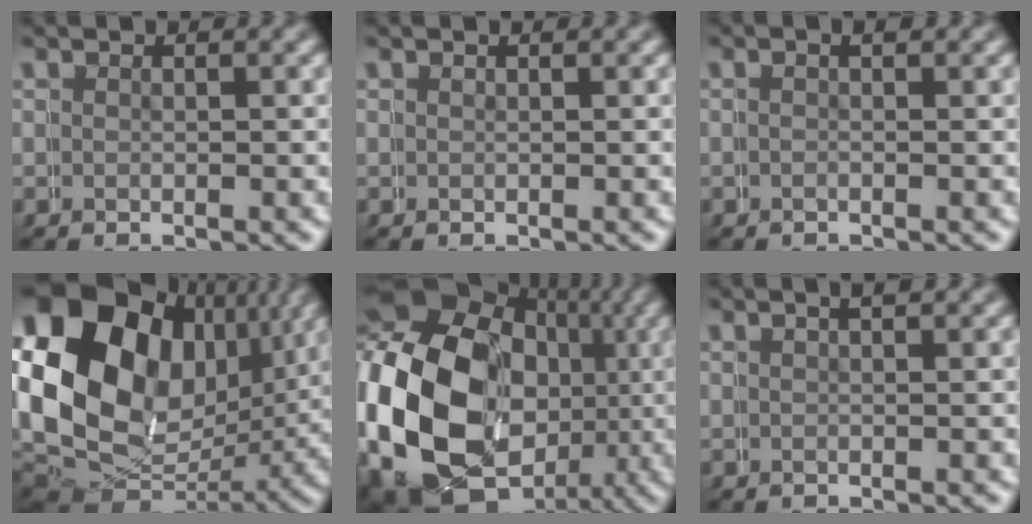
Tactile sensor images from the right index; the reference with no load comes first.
{"total": 0.0}
{"total": 0.7, "force": [0.3, -0.6, 0.1], "torque": [0.000, 0.007, 0.003]}
{"total": 23.1, "force": [3.8, 18.0, 14.1], "torque": [-0.278, -0.036, 0.067]}
{"total": 21.4, "force": [-2.0, 17.8, 11.7], "torque": [-0.266, -0.066, -0.016]}
{"total": 1.1, "force": [0.8, -0.4, 0.6], "torque": [0.000, 0.012, 0.011]}